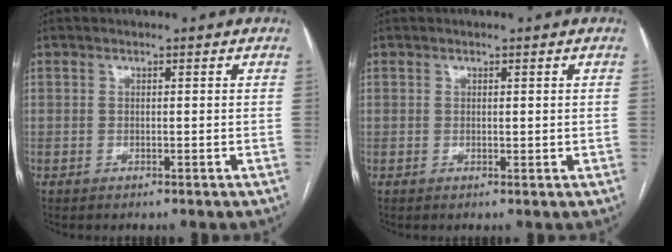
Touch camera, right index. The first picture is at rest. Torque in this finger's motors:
{"motor_torque": [-0.23, 0.38, -0.03, 0.01]}